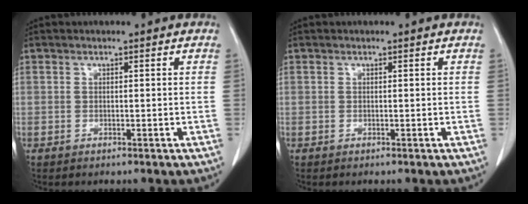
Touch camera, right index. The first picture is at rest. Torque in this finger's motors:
{"motor_torque": [0.02, -0.02, 0.01, 0.00]}